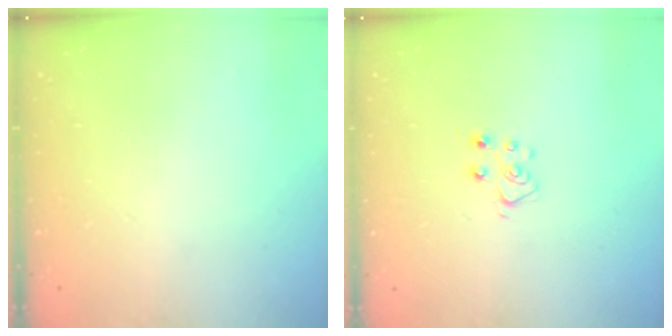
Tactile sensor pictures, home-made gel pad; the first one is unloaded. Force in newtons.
{"total": 5.7, "press": 5.7, "slide": 0.5}